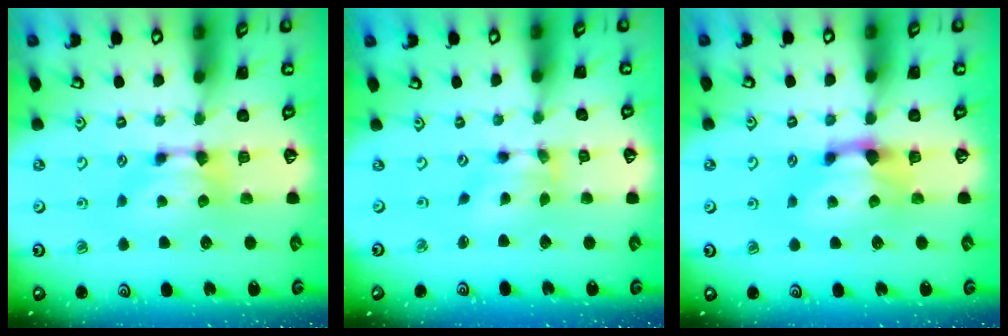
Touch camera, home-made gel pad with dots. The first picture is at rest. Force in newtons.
{"total": 2.1, "press": 1.4, "slide": 1.5}
{"total": 1.6, "press": 1.0, "slide": 1.3}